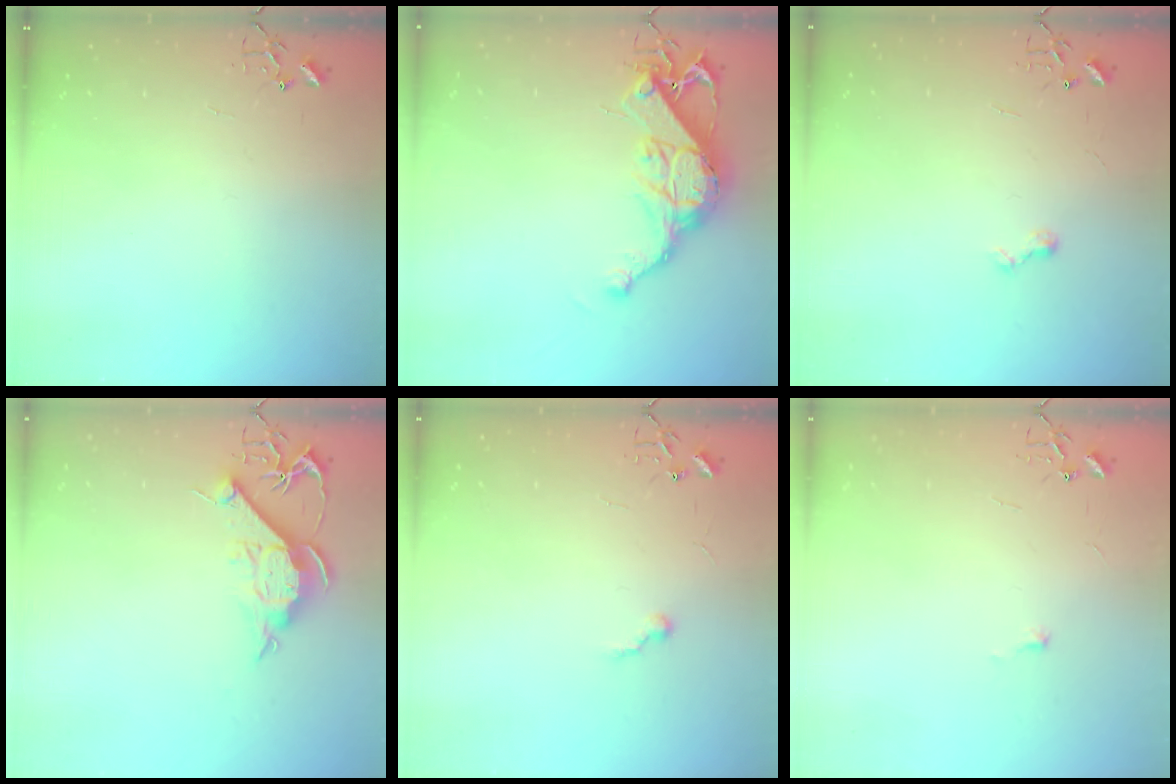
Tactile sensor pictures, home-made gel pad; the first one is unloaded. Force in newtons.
{"total": 14.9, "press": 14.8, "slide": 1.0}
{"total": 6.0, "press": 6.0, "slide": 0.7}
{"total": 10.6, "press": 10.6, "slide": 0.4}
{"total": 5.3, "press": 5.3, "slide": 0.5}
{"total": 3.4, "press": 3.4, "slide": 0.5}